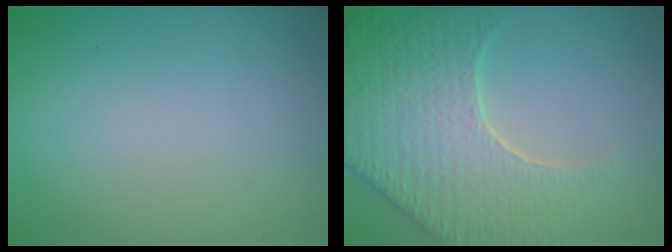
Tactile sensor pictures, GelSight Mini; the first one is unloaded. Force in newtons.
{"total": 7.1, "press": 5.9, "slide": 3.9}